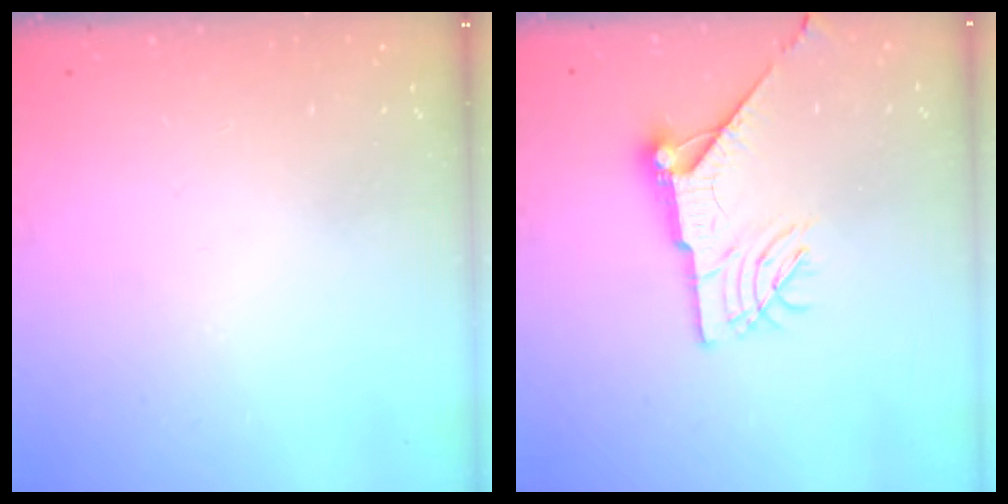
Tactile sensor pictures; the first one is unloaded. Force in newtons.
{"total": 12.0, "press": 12.0, "slide": 1.1}